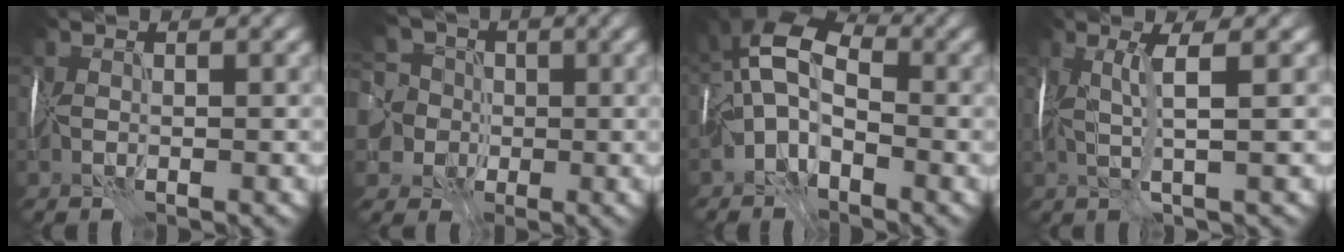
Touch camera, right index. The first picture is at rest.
{"total": 10.1, "force": [-1.8, 8.8, 4.7], "torque": [-0.097, 0.004, -0.072]}
{"total": 8.1, "force": [-0.8, 5.0, 6.3], "torque": [-0.113, 0.033, -0.033]}
{"total": 2.6, "force": [0.7, 0.0, 2.5], "torque": [-0.050, 0.004, 0.018]}